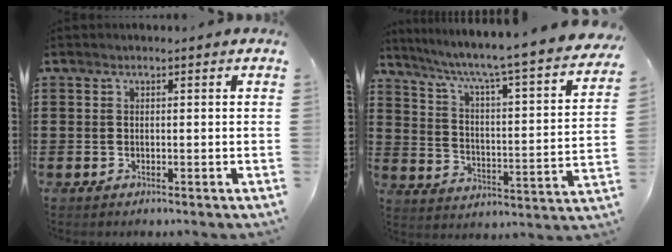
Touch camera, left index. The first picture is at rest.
{"total": 4.7, "force": [3.6, -0.6, 2.9], "torque": [-0.075, -0.049, 0.046]}